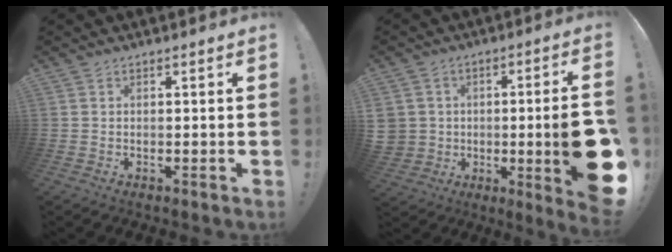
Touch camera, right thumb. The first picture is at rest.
{"total": 11.9, "force": [-2.6, 5.6, 10.2], "torque": [-0.160, 0.012, -0.037]}